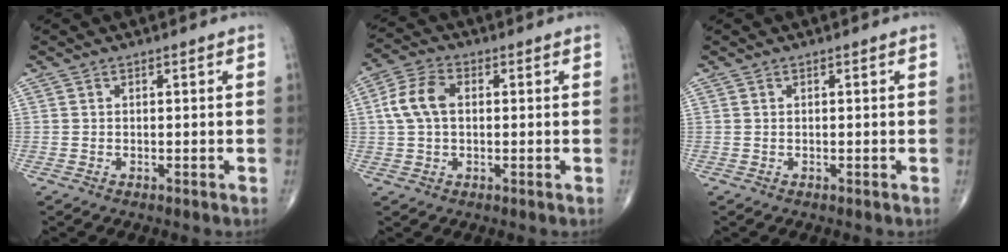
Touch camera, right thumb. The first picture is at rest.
{"total": 7.4, "force": [0.9, 4.7, 5.7], "torque": [-0.121, 0.021, 0.012]}
{"total": 0.0}